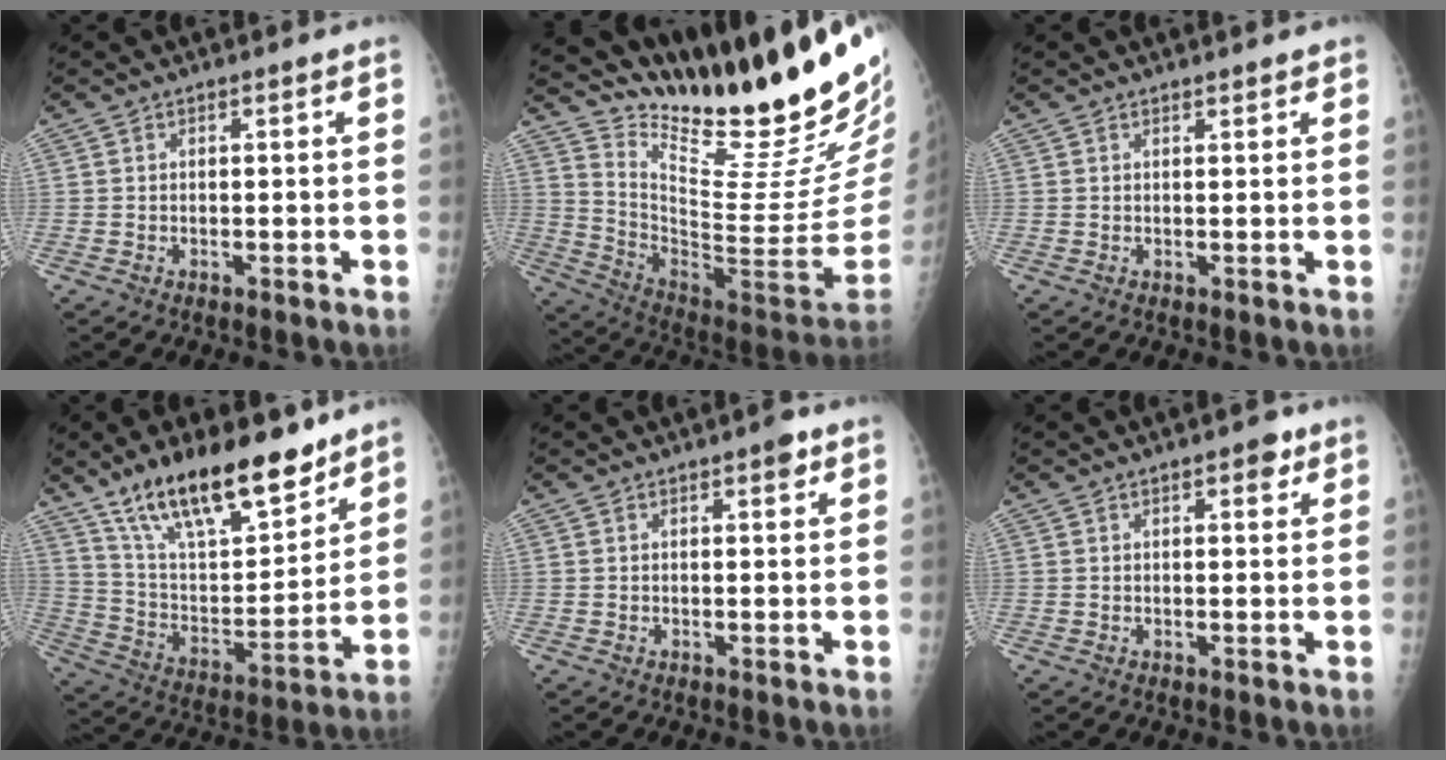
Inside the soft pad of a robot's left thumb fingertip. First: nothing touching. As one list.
[{"total": 29.1, "force": [22.8, 4.5, 17.5], "torque": [-0.240, -0.156, 0.349]}, {"total": 1.3, "force": [1.1, 0.5, 0.4], "torque": [0.003, -0.002, 0.012]}, {"total": 22.0, "force": [15.7, 7.9, 13.3], "torque": [-0.181, -0.070, 0.277]}, {"total": 2.4, "force": [1.5, 0.9, 1.7], "torque": [-0.015, -0.005, 0.018]}, {"total": 3.3, "force": [2.0, 1.4, 2.3], "torque": [-0.016, -0.006, 0.023]}]